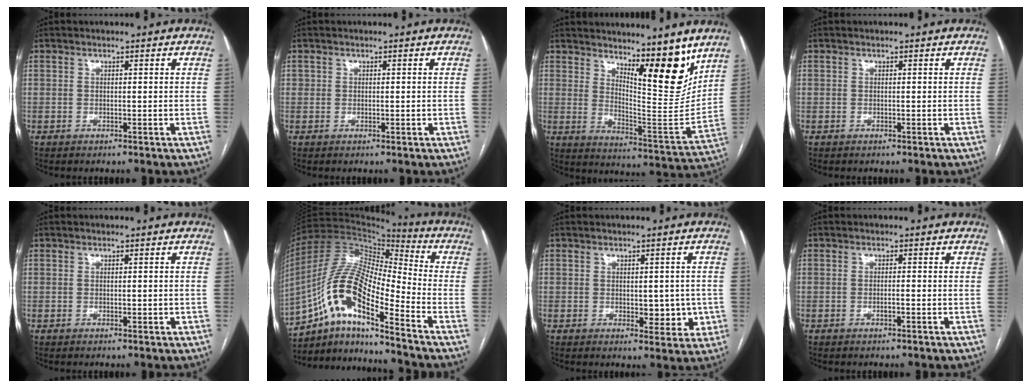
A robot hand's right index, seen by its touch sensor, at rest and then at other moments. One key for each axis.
{"total": 0.8, "fx": 0.0, "fy": 0.7, "fz": 0.4, "tx": -0.006, "ty": 0.006, "tz": 0.004}
{"total": 13.5, "fx": 9.4, "fy": 2.7, "fz": 9.3, "tx": -0.131, "ty": -0.024, "tz": 0.156}
{"total": 0.0}
{"total": 0.8, "fx": -0.1, "fy": 0.4, "fz": 0.7, "tx": -0.012, "ty": 0.002, "tz": 0.001}
{"total": 16.3, "fx": -8.3, "fy": 3.2, "fz": 13.7, "tx": -0.276, "ty": 0.017, "tz": -0.148}
{"total": 5.2, "fx": -0.6, "fy": 3.0, "fz": 4.2, "tx": -0.041, "ty": 0.004, "tz": 0.002}
{"total": 1.1, "fx": -0.5, "fy": 0.1, "fz": 1.0, "tx": -0.019, "ty": 0.000, "tz": -0.007}